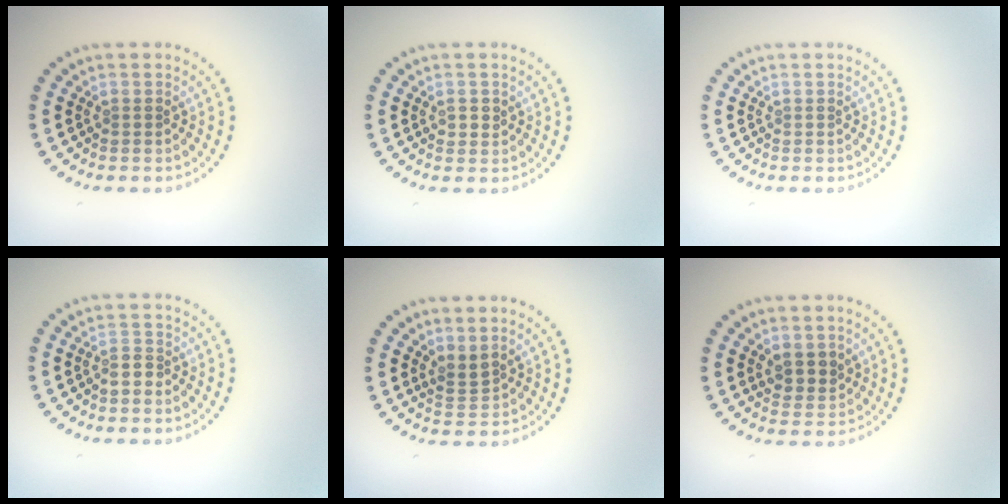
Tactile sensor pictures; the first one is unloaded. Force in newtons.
{"total": 1.2, "press": 1.2, "slide": 0.3}
{"total": 0.0}
{"total": 1.5, "press": 1.2, "slide": 0.9}
{"total": 1.7, "press": 1.2, "slide": 1.1}
{"total": 2.2, "press": 2.0, "slide": 0.9}